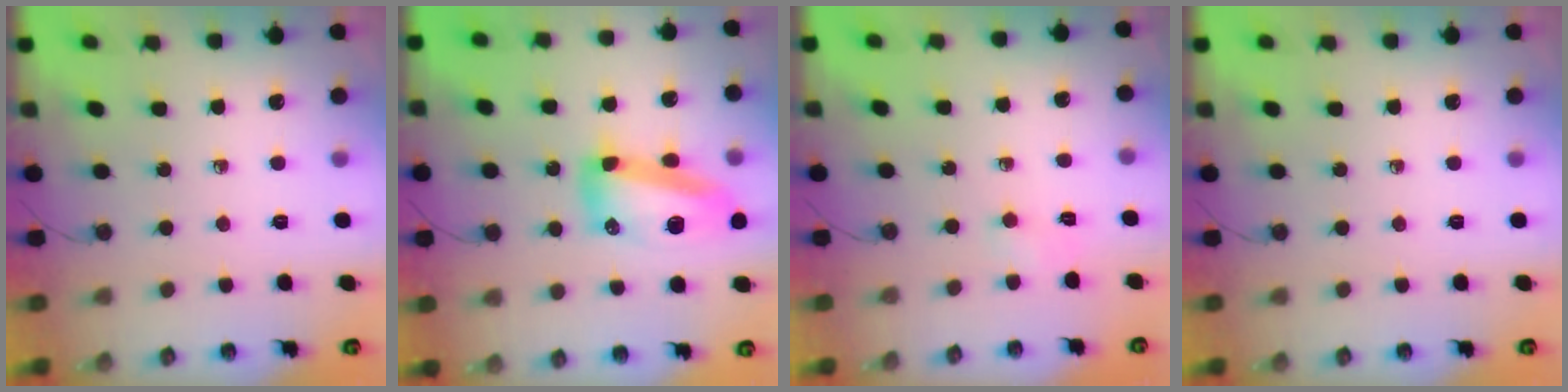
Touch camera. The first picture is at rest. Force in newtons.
{"total": 15.4, "press": 15.3, "slide": 1.5}
{"total": 4.6, "press": 2.1, "slide": 4.1}
{"total": 0.0}